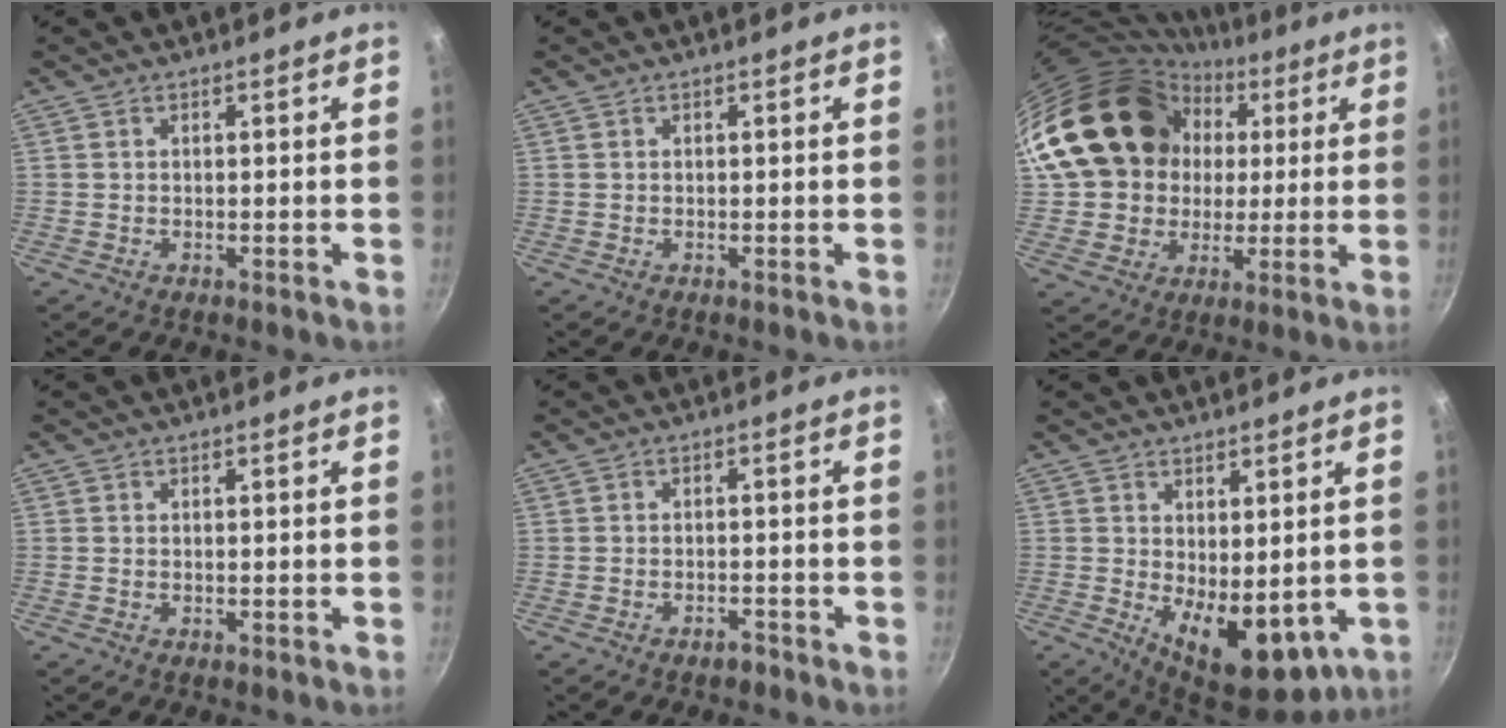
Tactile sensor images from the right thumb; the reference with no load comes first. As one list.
[{"total": 0.0}, {"total": 20.8, "force": [4.6, 17.4, 10.3], "torque": [-0.166, 0.035, 0.090]}, {"total": 0.0}, {"total": 1.9, "force": [-1.6, 0.8, 0.8], "torque": [-0.008, 0.018, -0.018]}, {"total": 12.0, "force": [-0.9, 6.4, 10.0], "torque": [-0.124, -0.021, 0.005]}]